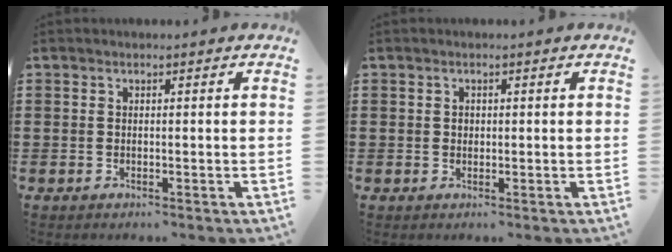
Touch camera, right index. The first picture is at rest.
{"total": 0.6, "force": [0.1, 0.5, 0.3], "torque": [-0.007, 0.002, 0.003]}